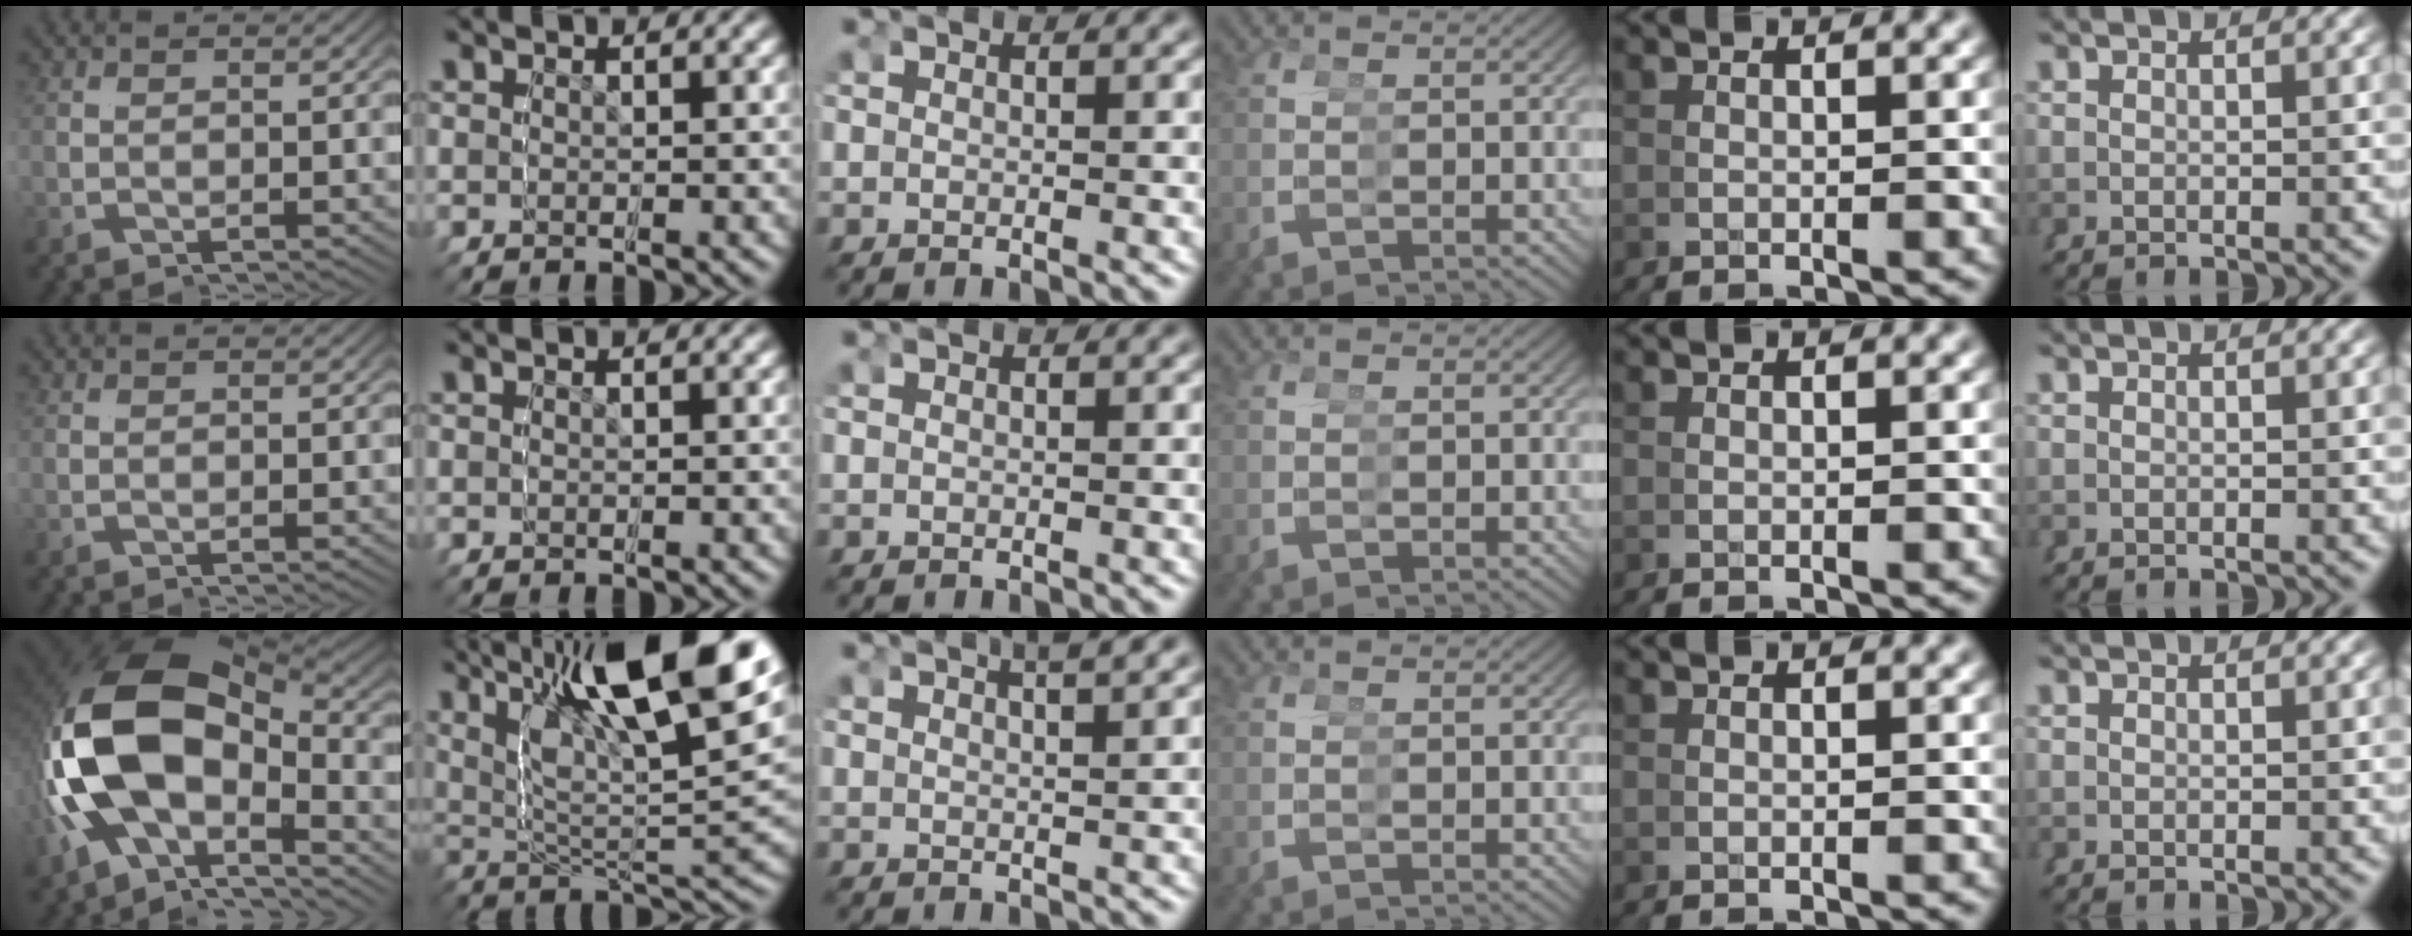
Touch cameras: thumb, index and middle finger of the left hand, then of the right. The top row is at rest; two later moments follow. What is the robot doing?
{"motion": "grasp_and_lifting", "object": "glue stick"}